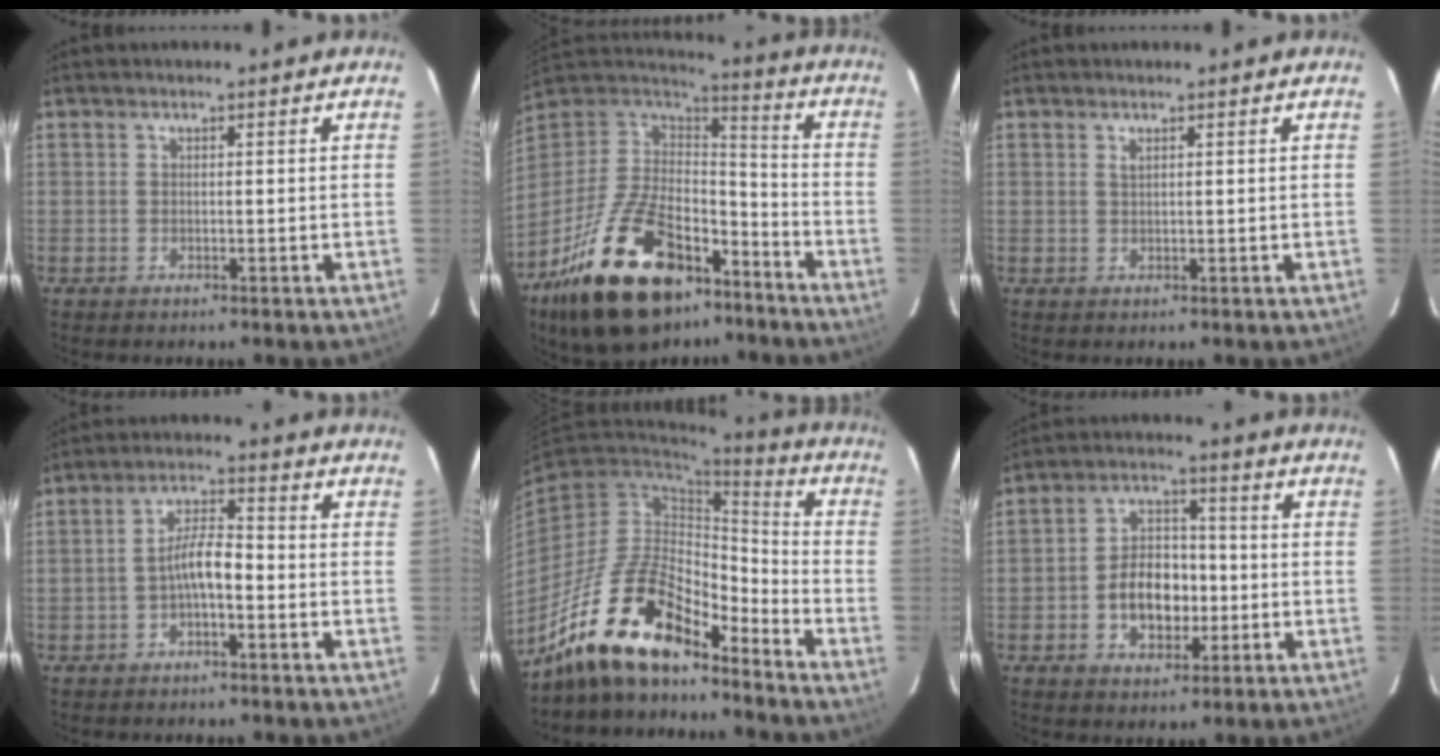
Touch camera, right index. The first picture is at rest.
{"total": 28.4, "force": [-17.5, 14.5, 17.1], "torque": [-0.343, -0.001, -0.271]}
{"total": 0.8, "force": [0.5, 0.2, 0.5], "torque": [-0.011, 0.002, 0.010]}
{"total": 5.0, "force": [-1.9, 1.5, 4.3], "torque": [-0.085, 0.015, -0.035]}
{"total": 18.1, "force": [-14.2, 5.8, 9.6], "torque": [-0.186, 0.008, -0.264]}
{"total": 9.6, "force": [-2.4, 6.5, 6.6], "torque": [-0.125, 0.022, -0.031]}